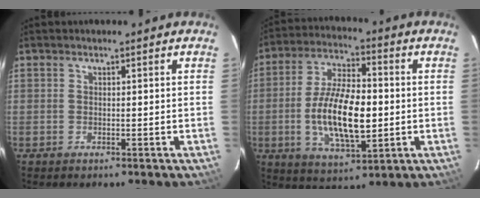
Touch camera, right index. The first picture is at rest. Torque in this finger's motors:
{"motor_torque": [1.64, -0.50, 1.05, 0.21]}